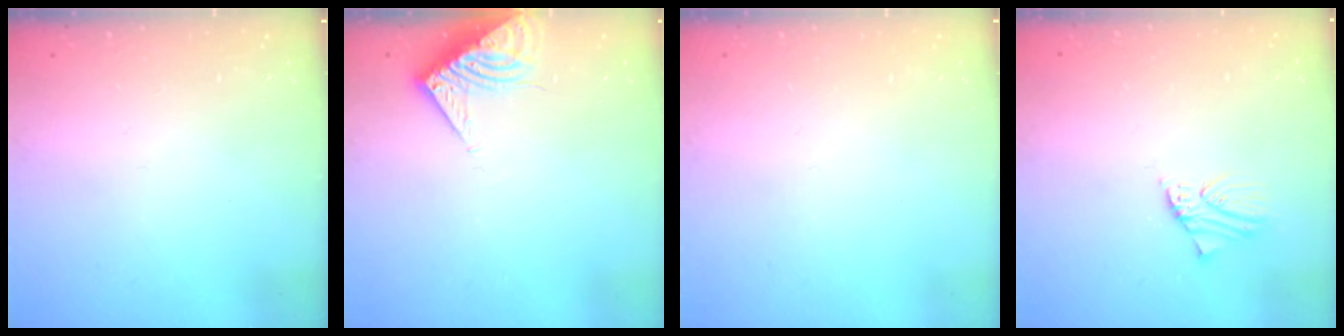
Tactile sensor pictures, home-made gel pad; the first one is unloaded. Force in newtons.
{"total": 7.6, "press": 7.5, "slide": 0.9}
{"total": 0.0}
{"total": 0.8, "press": 0.8, "slide": 0.1}